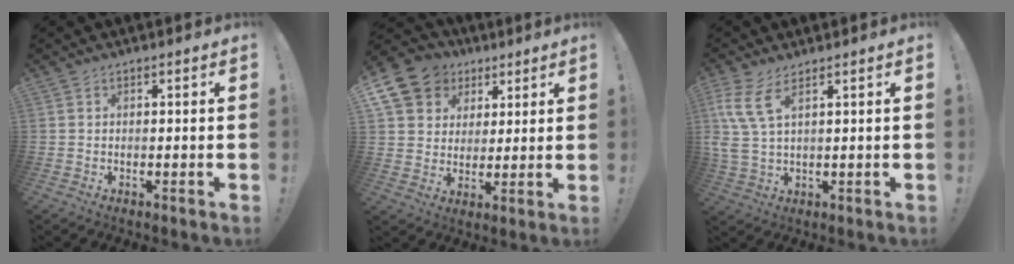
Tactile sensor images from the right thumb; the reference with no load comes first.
{"total": 12.5, "force": [6.1, 10.1, 4.3], "torque": [-0.063, -0.041, 0.123]}
{"total": 8.1, "force": [3.9, 2.8, 6.5], "torque": [-0.141, -0.015, 0.077]}